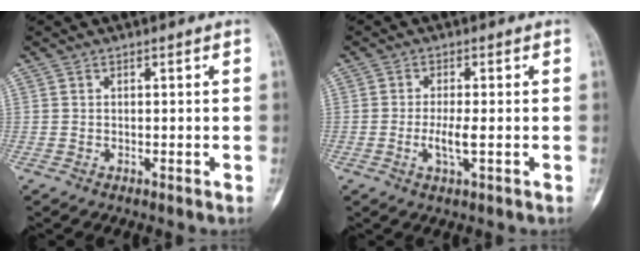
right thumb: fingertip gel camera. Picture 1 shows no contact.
{"total": 3.8, "force": [-0.8, 0.8, 3.6], "torque": [-0.077, -0.006, -0.017]}